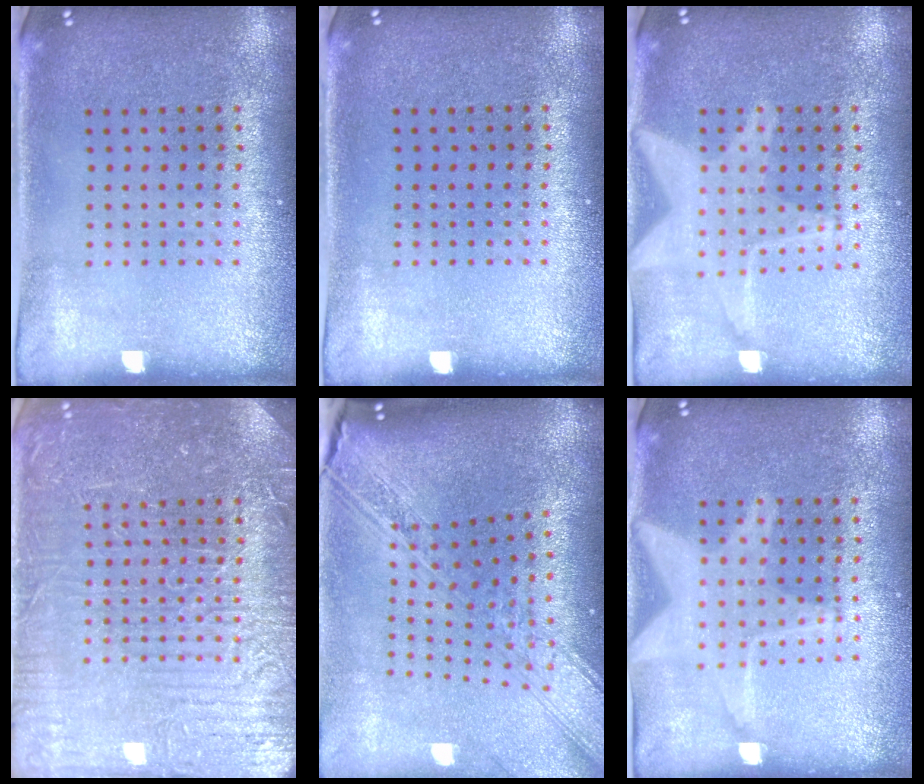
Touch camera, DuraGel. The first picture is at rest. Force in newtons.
{"total": 0.0}
{"total": 2.1, "press": 2.1, "slide": 0.2}
{"total": 4.7, "press": 4.6, "slide": 0.6}
{"total": 3.5, "press": 2.6, "slide": 2.4}
{"total": 2.1, "press": 2.1, "slide": 0.2}